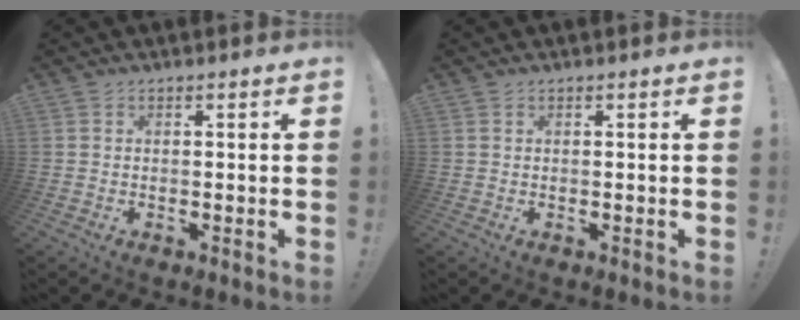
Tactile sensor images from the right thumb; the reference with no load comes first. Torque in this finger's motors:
{"motor_torque": [-0.15, 0.03, -0.13, 0.03, 0.03]}